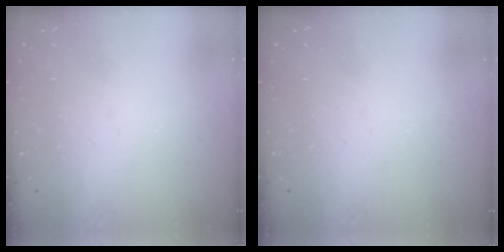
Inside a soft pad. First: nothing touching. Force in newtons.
{"total": 0.0}